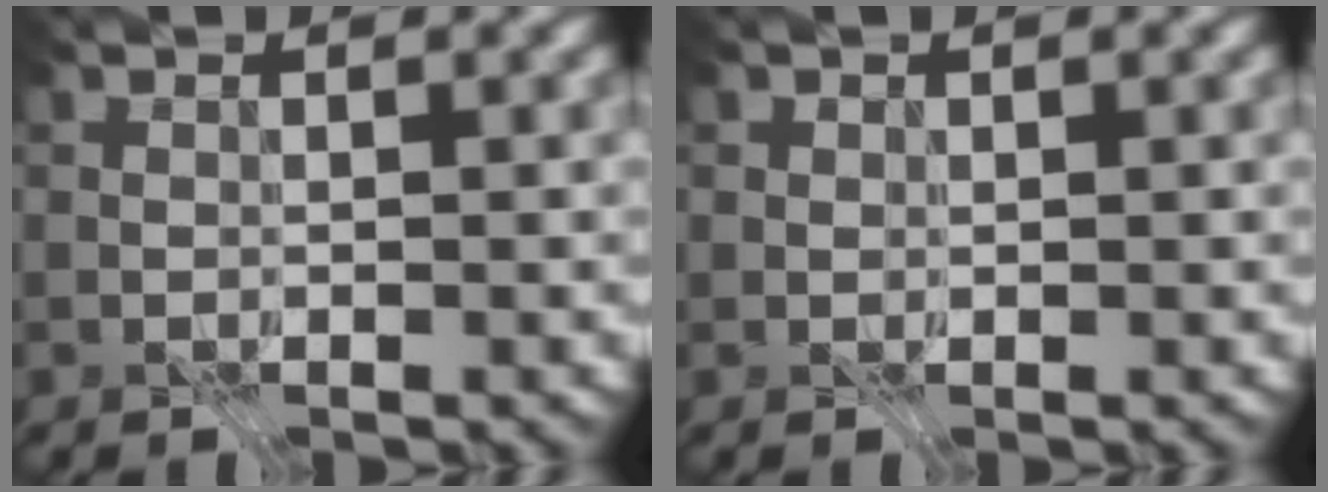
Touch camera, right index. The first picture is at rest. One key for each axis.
{"total": 0.6, "fx": 0.3, "fy": 0.5, "fz": 0.0, "tx": 0.000, "ty": -0.002, "tz": 0.010}